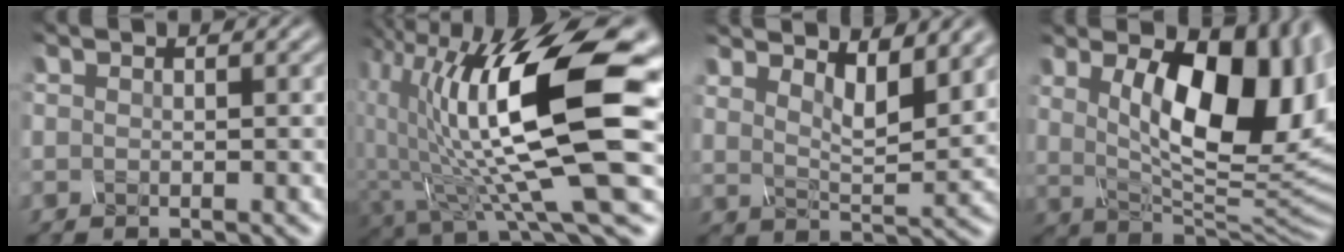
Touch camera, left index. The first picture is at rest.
{"total": 14.8, "force": [1.4, 4.3, 14.0], "torque": [-0.238, -0.008, 0.025]}
{"total": 5.0, "force": [3.3, 1.6, 3.4], "torque": [-0.057, -0.006, 0.057]}
{"total": 13.6, "force": [3.0, 6.4, 11.6], "torque": [-0.151, -0.007, 0.049]}